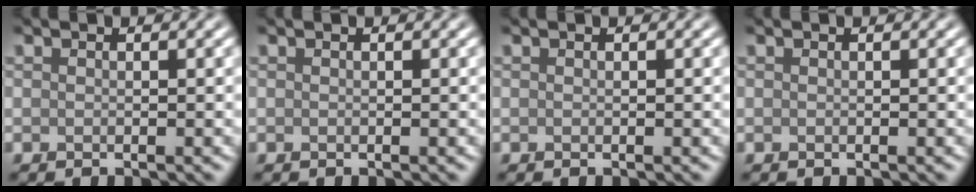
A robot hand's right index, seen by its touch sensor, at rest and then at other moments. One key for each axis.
{"total": 0.0}
{"total": 0.0}
{"total": 0.0}